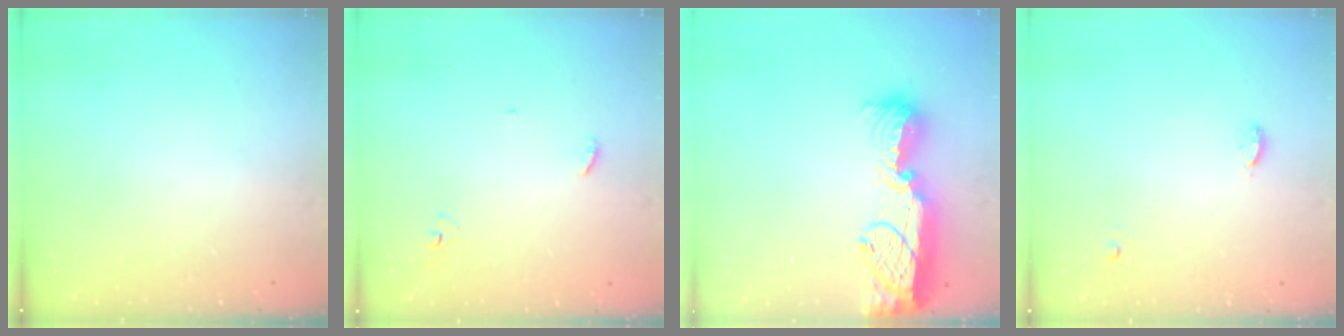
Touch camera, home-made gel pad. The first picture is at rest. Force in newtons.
{"total": 3.3, "press": 3.2, "slide": 0.3}
{"total": 17.4, "press": 16.6, "slide": 5.5}
{"total": 5.9, "press": 4.3, "slide": 4.1}